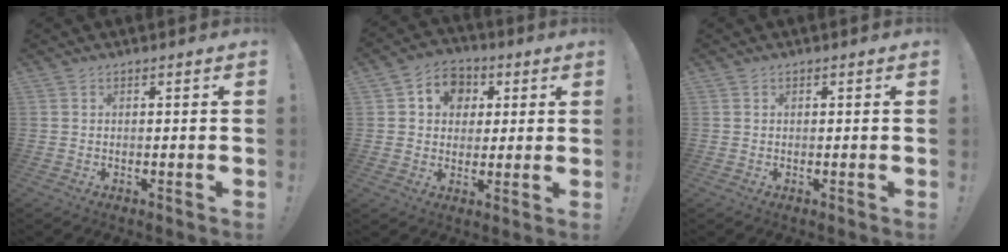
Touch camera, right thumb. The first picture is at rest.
{"total": 9.8, "force": [2.7, 8.6, 3.8], "torque": [-0.050, -0.006, 0.057]}
{"total": 0.0}